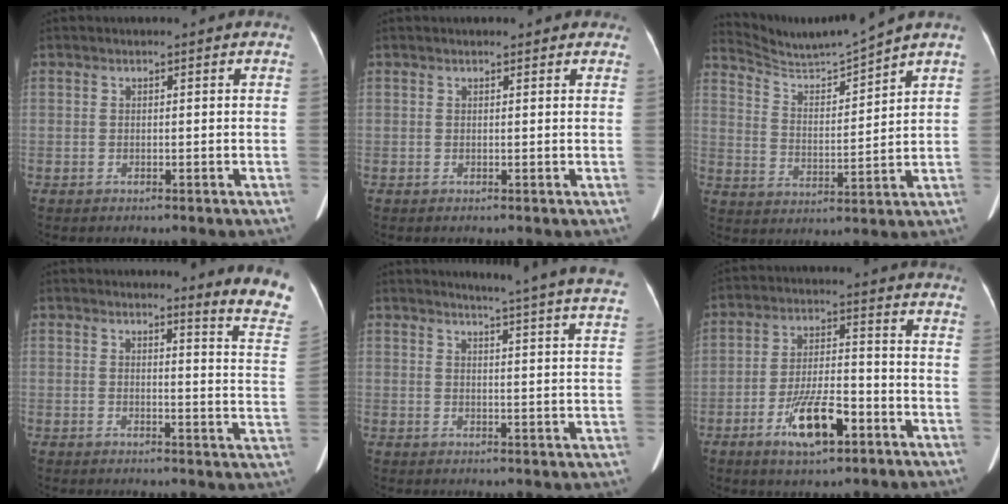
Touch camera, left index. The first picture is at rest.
{"total": 2.6, "force": [2.1, 0.9, 1.1], "torque": [-0.010, 0.016, 0.019]}
{"total": 8.2, "force": [7.8, -2.1, 1.0], "torque": [-0.036, -0.015, 0.159]}
{"total": 8.2, "force": [7.7, -0.8, 2.6], "torque": [-0.014, -0.080, 0.064]}
{"total": 19.0, "force": [18.0, -1.1, 6.0], "torque": [-0.081, -0.086, 0.194]}
{"total": 9.8, "force": [-4.9, 2.9, 7.9], "torque": [-0.153, -0.001, -0.083]}